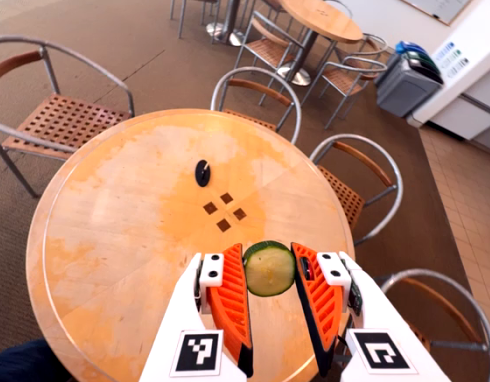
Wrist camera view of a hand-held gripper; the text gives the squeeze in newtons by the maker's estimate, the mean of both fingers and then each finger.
{"total": 9.5, "left": 9.3, "right": 9.7}